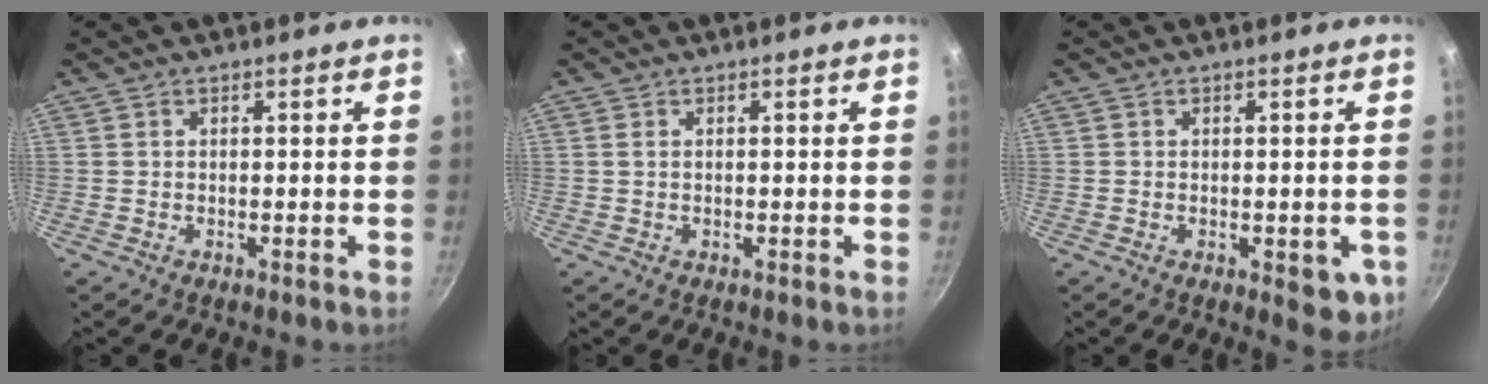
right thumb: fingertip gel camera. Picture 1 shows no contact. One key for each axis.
{"total": 0.6, "fx": 0.1, "fy": 0.3, "fz": 0.5, "tx": -0.010, "ty": 0.000, "tz": 0.002}
{"total": 6.0, "fx": -1.6, "fy": 3.0, "fz": 4.9, "tx": -0.041, "ty": 0.000, "tz": -0.018}